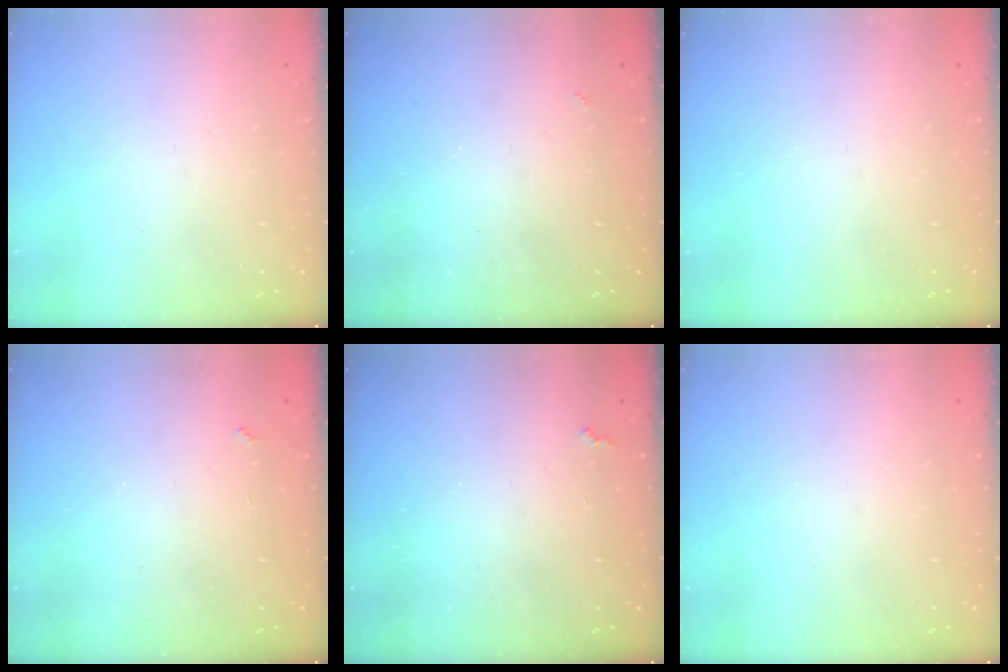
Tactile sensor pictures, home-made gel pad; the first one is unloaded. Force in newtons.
{"total": 2.5, "press": 2.5, "slide": 0.5}
{"total": 0.0}
{"total": 2.2, "press": 2.2, "slide": 0.4}
{"total": 2.3, "press": 2.2, "slide": 0.4}
{"total": 0.0}